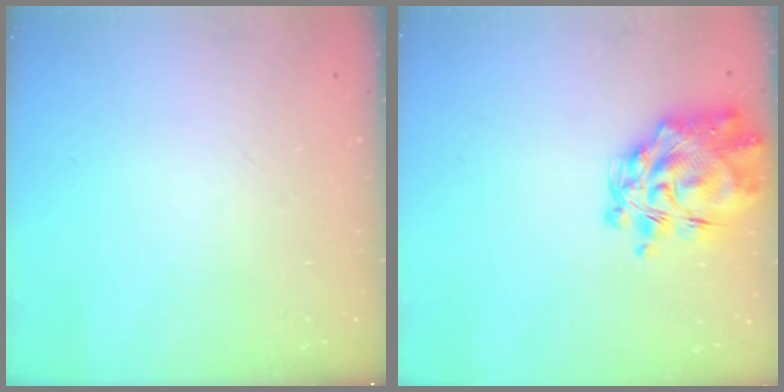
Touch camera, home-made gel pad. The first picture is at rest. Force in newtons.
{"total": 12.0, "press": 11.2, "slide": 4.3}